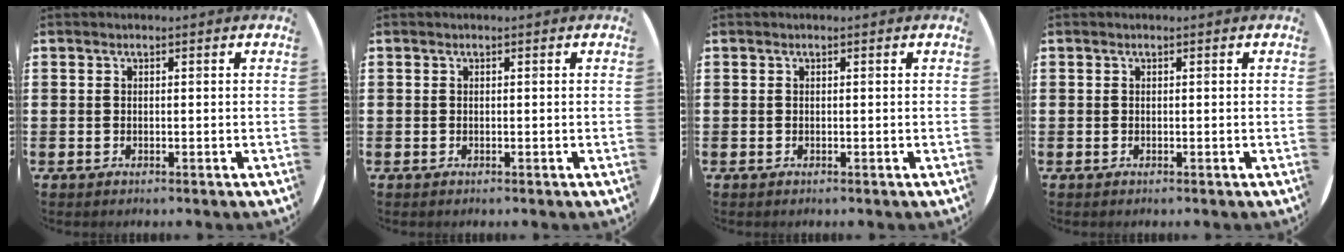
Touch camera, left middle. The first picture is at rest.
{"total": 0.0}
{"total": 0.0}
{"total": 0.0}